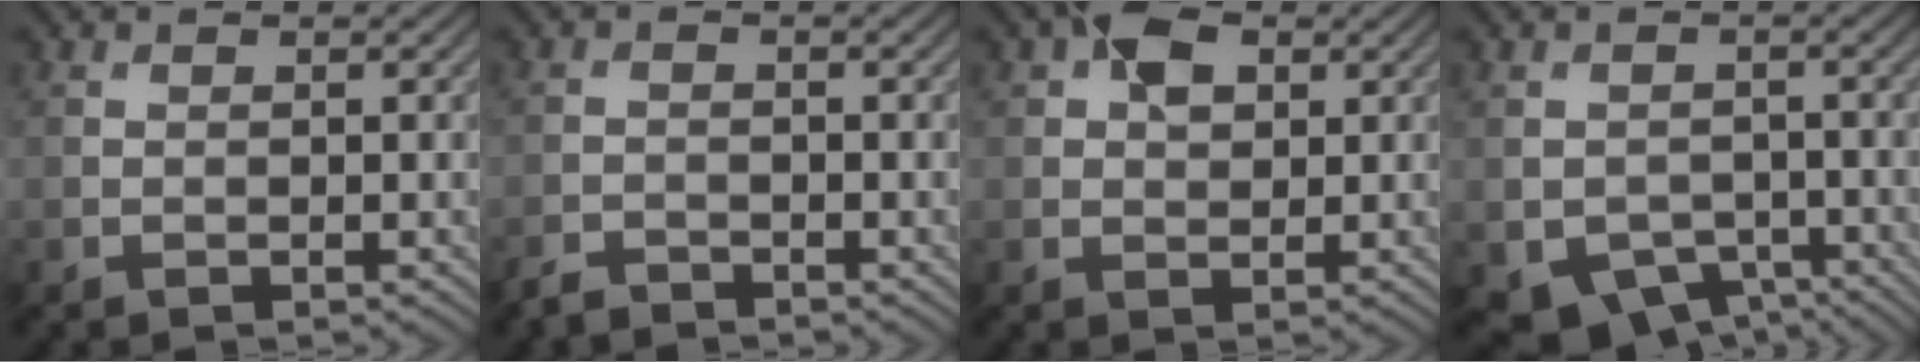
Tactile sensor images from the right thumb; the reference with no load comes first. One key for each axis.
{"total": 2.0, "fx": -1.9, "fy": 0.5, "fz": 0.4, "tx": -0.009, "ty": -0.004, "tz": -0.043}
{"total": 4.1, "fx": 1.6, "fy": 2.6, "fz": 2.8, "tx": -0.050, "ty": 0.009, "tz": 0.022}
{"total": 5.6, "fx": -3.4, "fy": 3.7, "fz": 2.5, "tx": -0.046, "ty": -0.023, "tz": -0.047}